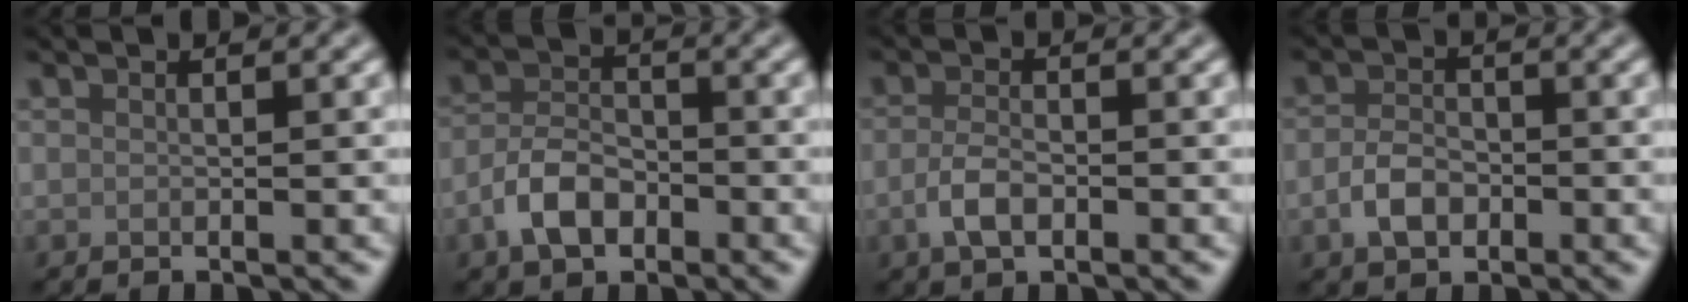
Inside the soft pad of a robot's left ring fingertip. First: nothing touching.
{"total": 4.1, "force": [-2.2, 2.4, 2.5], "torque": [-0.044, 0.004, -0.048]}
{"total": 2.7, "force": [-1.0, 1.4, 2.1], "torque": [-0.044, -0.002, -0.022]}
{"total": 3.1, "force": [-1.2, 2.1, 2.0], "torque": [-0.039, 0.001, -0.027]}